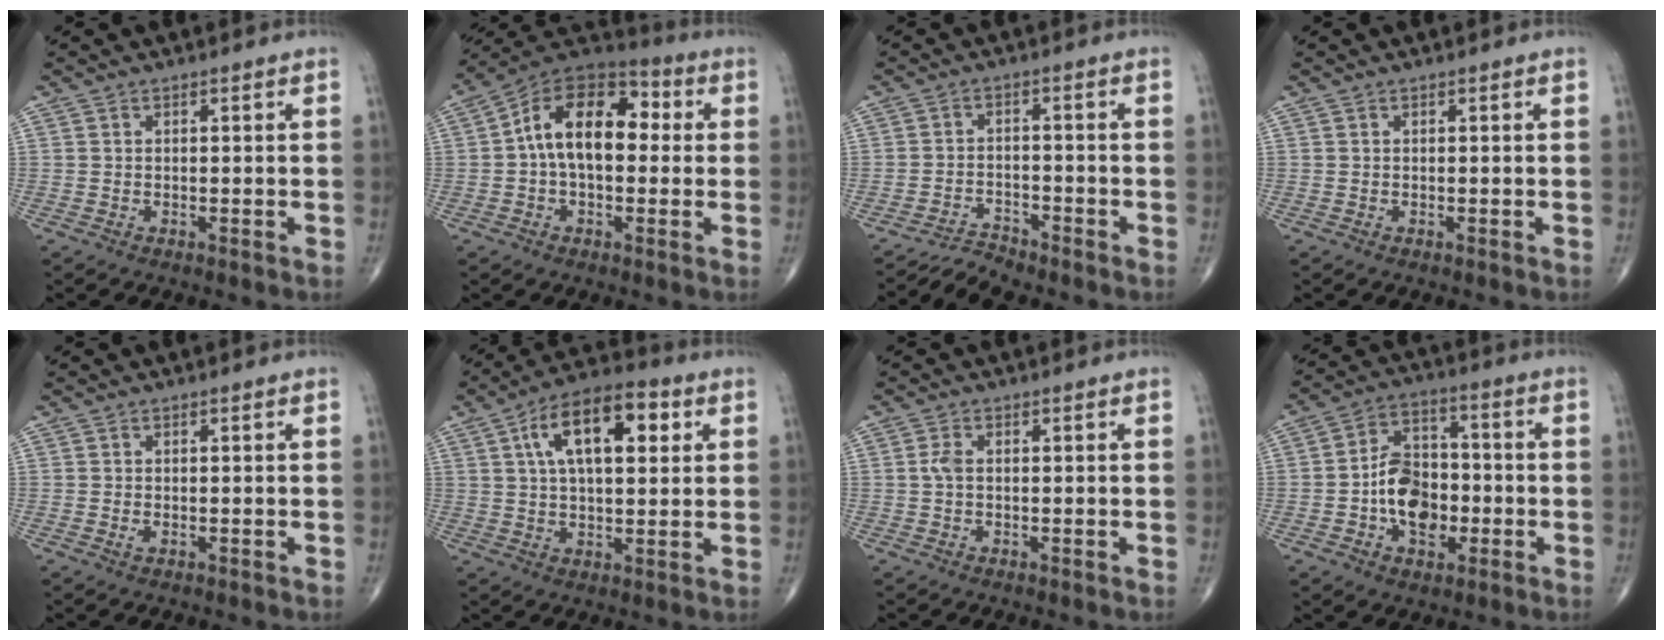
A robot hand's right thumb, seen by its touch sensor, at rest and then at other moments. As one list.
[{"total": 15.7, "force": [1.3, 9.5, 12.4], "torque": [-0.179, 0.043, 0.009]}, {"total": 3.4, "force": [-3.4, 0.0, -0.2], "torque": [-0.003, 0.017, -0.062]}, {"total": 0.0}, {"total": 0.8, "force": [-0.2, 0.5, 0.6], "torque": [-0.012, 0.000, -0.003]}, {"total": 15.3, "force": [4.8, 7.2, 12.6], "torque": [-0.192, 0.012, 0.073]}, {"total": 1.8, "force": [0.1, 1.0, 1.5], "torque": [-0.035, 0.002, -0.001]}, {"total": 12.0, "force": [-2.5, 8.2, 8.4], "torque": [-0.109, 0.029, -0.048]}]